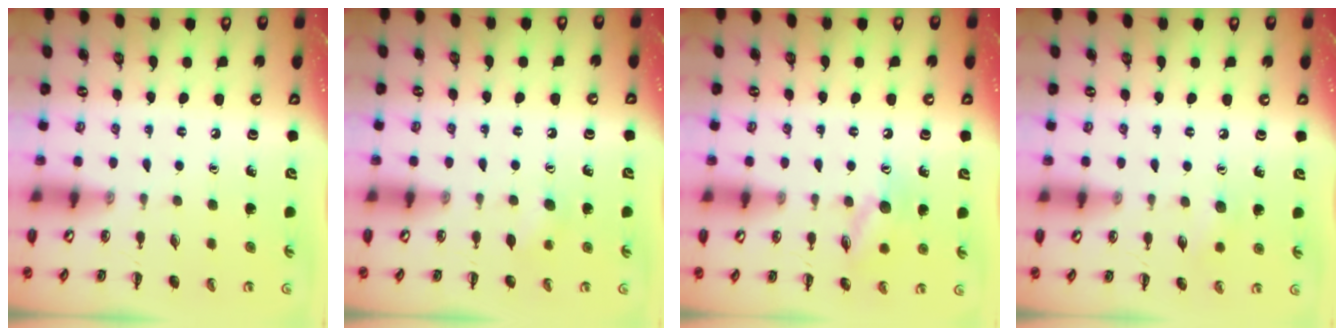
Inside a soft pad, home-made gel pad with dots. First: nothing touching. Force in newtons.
{"total": 3.0, "press": 2.9, "slide": 0.8}
{"total": 10.0, "press": 9.9, "slide": 1.0}
{"total": 5.6, "press": 5.5, "slide": 1.4}